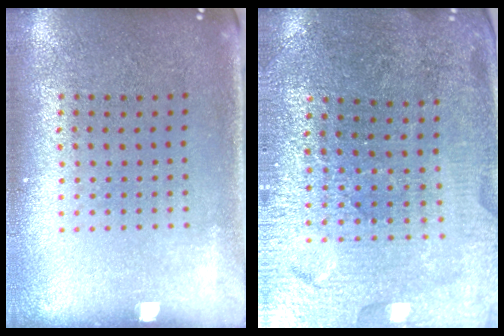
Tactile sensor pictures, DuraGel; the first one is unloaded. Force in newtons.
{"total": 3.2, "press": 3.2, "slide": 0.1}